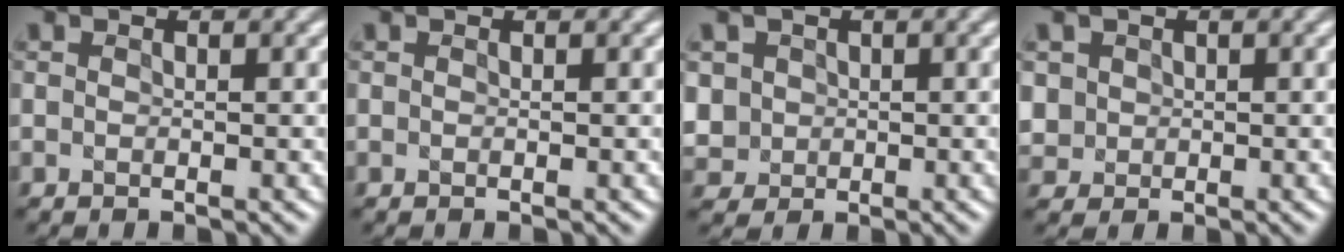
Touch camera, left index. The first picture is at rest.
{"total": 0.0}
{"total": 4.3, "force": [0.6, 4.2, 1.0], "torque": [-0.020, 0.026, 0.003]}
{"total": 3.6, "force": [1.0, 3.4, 0.7], "torque": [-0.012, 0.029, 0.007]}